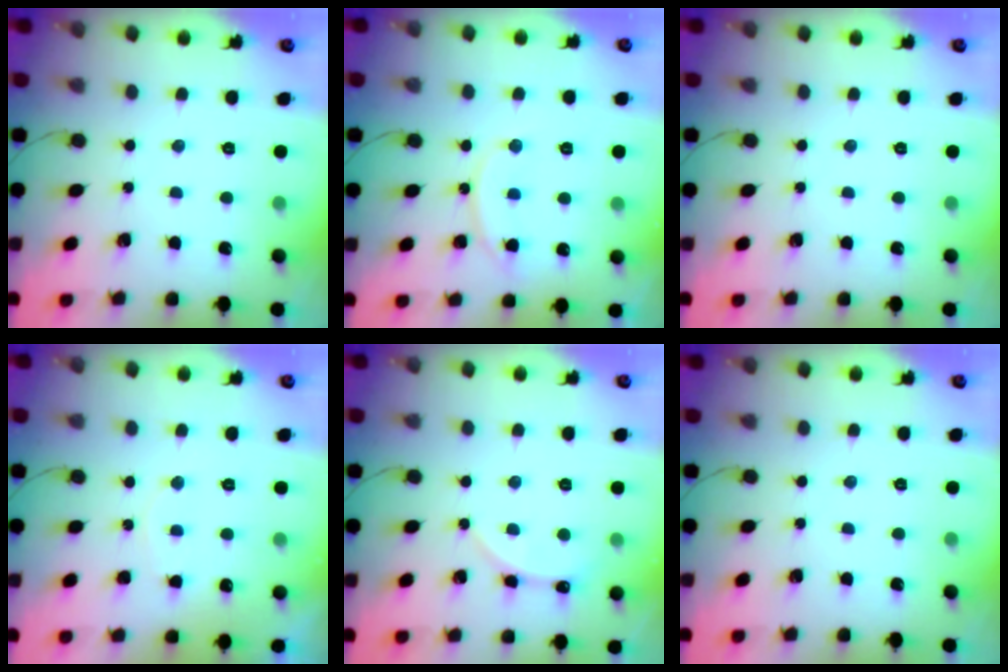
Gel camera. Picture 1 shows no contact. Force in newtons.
{"total": 11.4, "press": 11.4, "slide": 0.8}
{"total": 0.0}
{"total": 5.1, "press": 5.1, "slide": 0.5}
{"total": 2.9, "press": 2.9, "slide": 0.3}
{"total": 0.0}